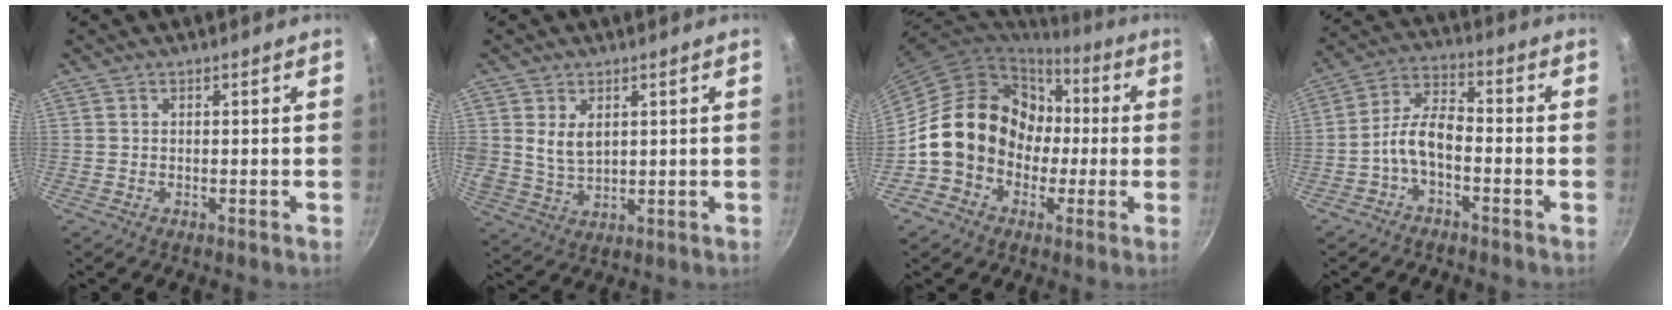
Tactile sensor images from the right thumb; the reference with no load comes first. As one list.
[{"total": 5.6, "force": [1.9, 3.8, 3.7], "torque": [-0.058, -0.019, 0.043]}, {"total": 18.3, "force": [-1.3, 15.5, 9.6], "torque": [-0.116, 0.055, -0.018]}, {"total": 5.4, "force": [-2.6, 2.2, 4.2], "torque": [-0.086, 0.036, -0.057]}]